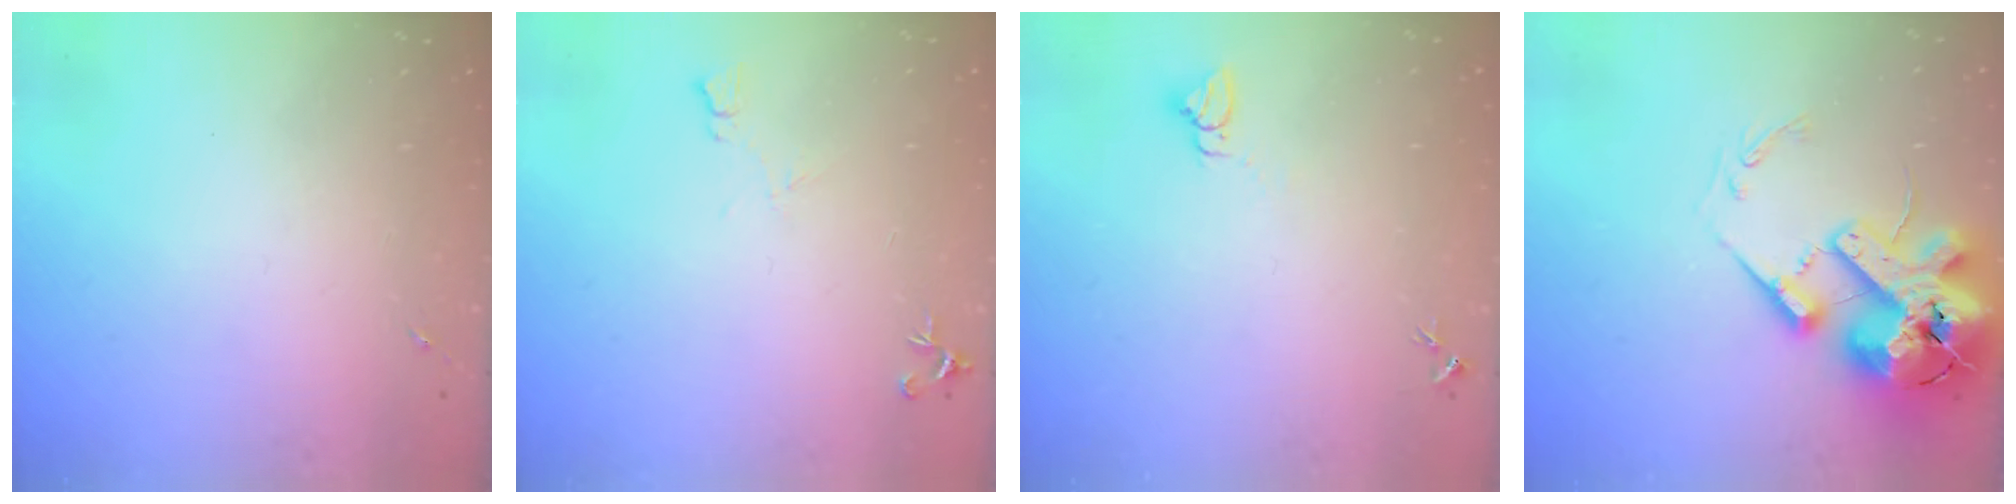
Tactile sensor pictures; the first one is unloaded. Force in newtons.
{"total": 5.9, "press": 5.8, "slide": 1.0}
{"total": 2.7, "press": 2.7, "slide": 0.1}
{"total": 23.0, "press": 22.7, "slide": 3.8}